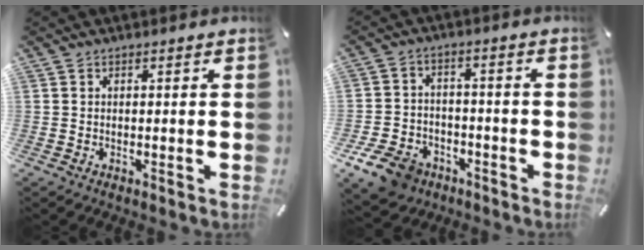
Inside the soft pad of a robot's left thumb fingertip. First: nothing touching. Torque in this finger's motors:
{"motor_torque": [0.82, 1.23, 0.13, 0.14, 0.06]}